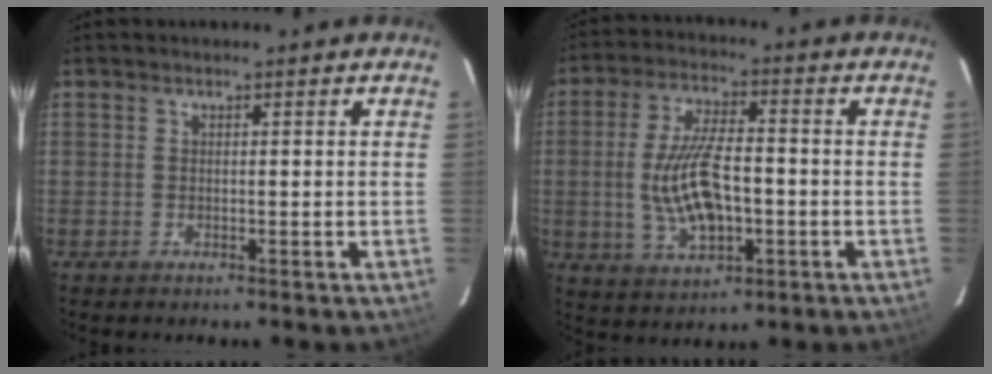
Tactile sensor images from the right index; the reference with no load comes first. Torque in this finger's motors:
{"motor_torque": [1.33, -0.81, 0.78, 0.19]}